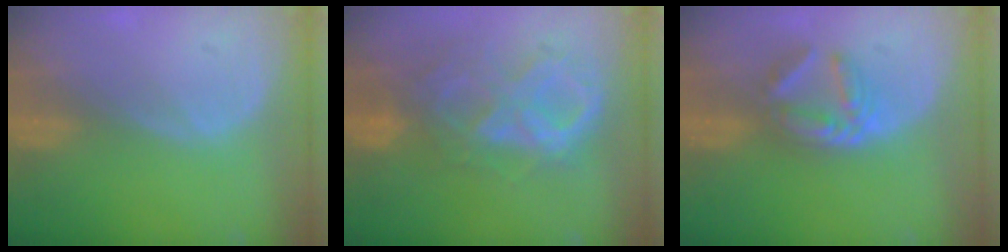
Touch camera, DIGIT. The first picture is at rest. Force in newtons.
{"total": 10.4, "press": 8.9, "slide": 5.4}
{"total": 5.9, "press": 5.2, "slide": 2.9}